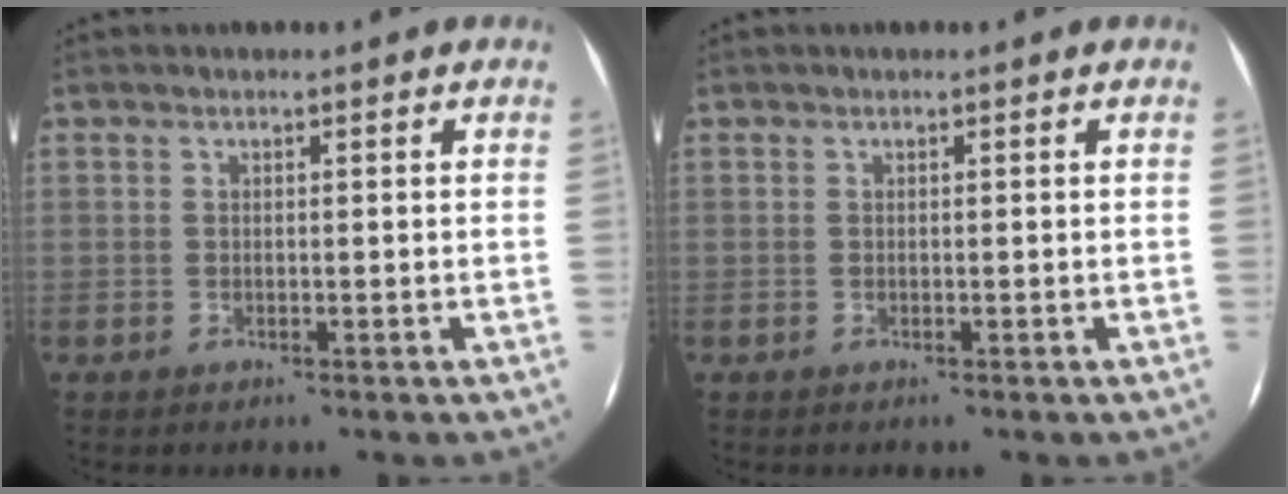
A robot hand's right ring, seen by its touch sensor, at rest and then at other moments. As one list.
[{"total": 0.0}]